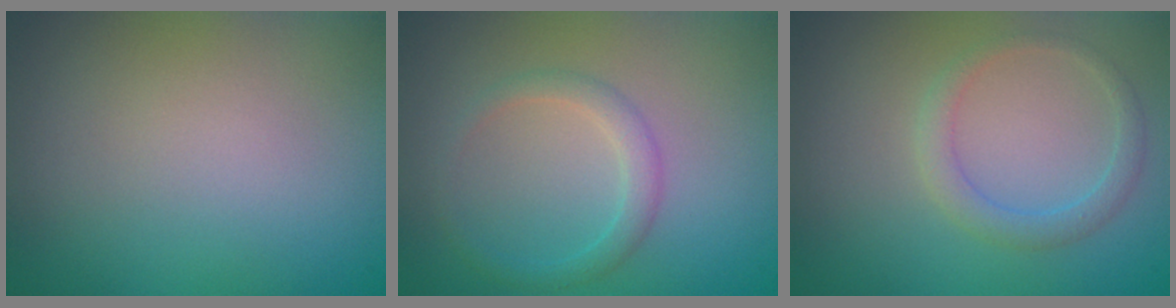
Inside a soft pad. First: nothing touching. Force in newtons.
{"total": 1.8, "press": 1.8, "slide": 0.1}
{"total": 1.8, "press": 1.8, "slide": 0.0}